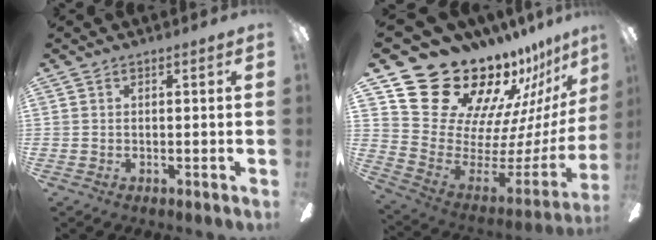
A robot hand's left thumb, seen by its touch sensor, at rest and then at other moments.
{"total": 24.9, "force": [20.3, 11.3, 8.8], "torque": [-0.130, -0.164, 0.393]}